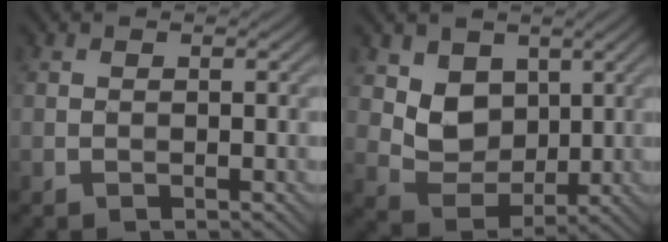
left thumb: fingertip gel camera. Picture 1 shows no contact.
{"total": 5.8, "force": [2.3, 4.6, 2.5], "torque": [-0.067, -0.016, 0.037]}